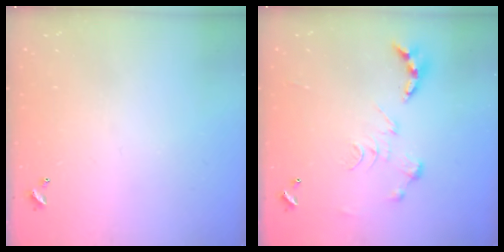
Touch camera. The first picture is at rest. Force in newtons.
{"total": 0.0}